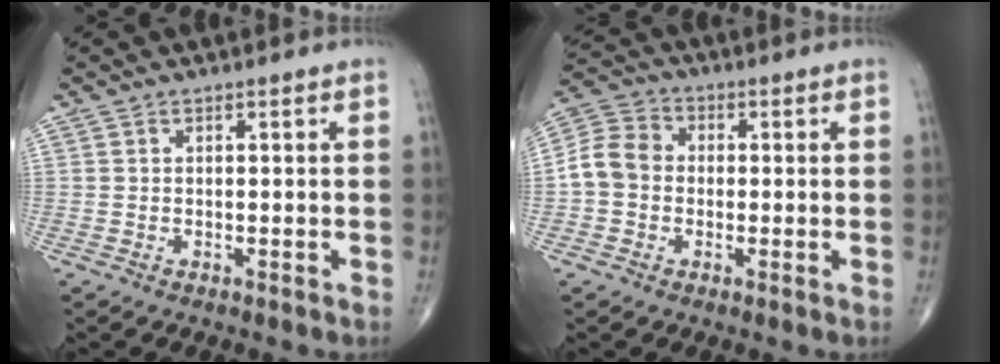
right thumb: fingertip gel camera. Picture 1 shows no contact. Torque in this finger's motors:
{"motor_torque": [-0.15, 0.25, 0.15, -0.07, 0.04]}